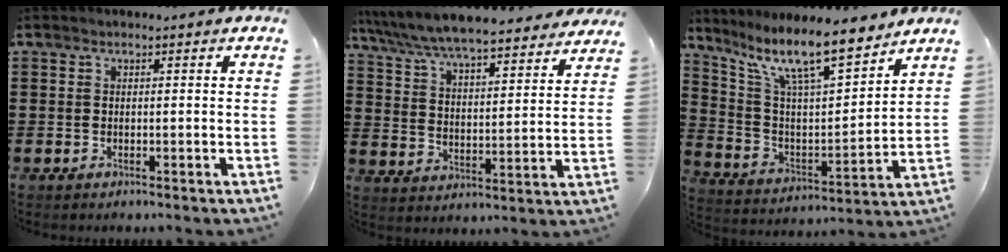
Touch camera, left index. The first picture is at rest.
{"total": 7.5, "force": [7.2, 0.1, 2.1], "torque": [-0.071, -0.045, 0.126]}
{"total": 11.6, "force": [9.2, 1.9, 6.8], "torque": [-0.152, -0.048, 0.159]}